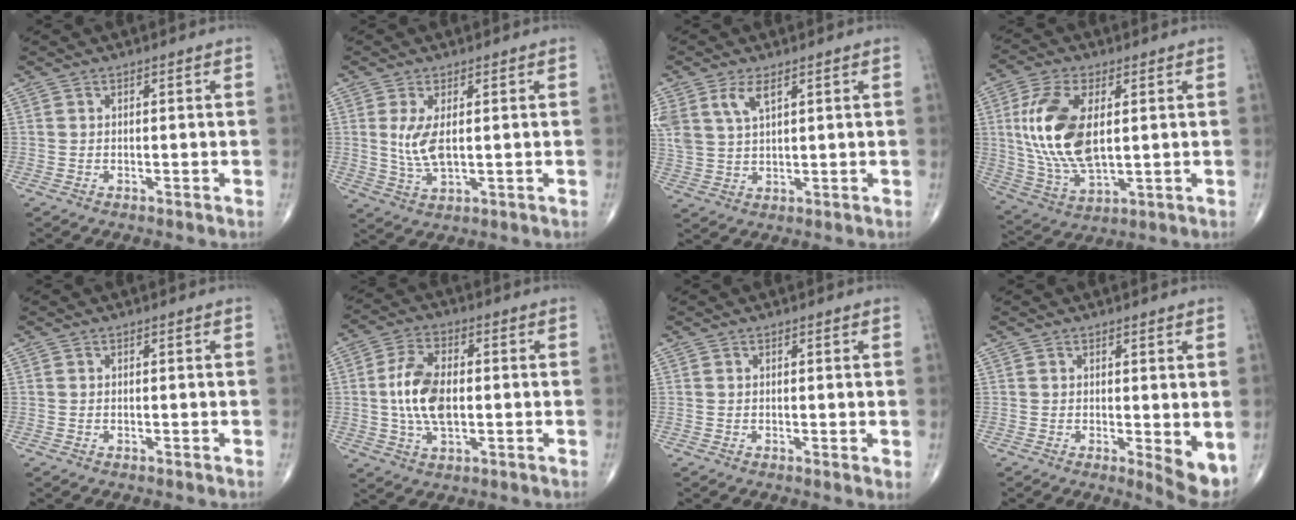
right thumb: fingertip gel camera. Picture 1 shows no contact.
{"total": 5.8, "force": [0.9, 2.4, 5.3], "torque": [-0.111, -0.012, 0.025]}
{"total": 7.8, "force": [3.9, 3.9, 5.5], "torque": [-0.124, -0.006, 0.086]}
{"total": 15.6, "force": [2.4, 7.6, 13.4], "torque": [-0.277, -0.011, 0.054]}
{"total": 0.0}
{"total": 10.3, "force": [-0.2, 5.5, 8.7], "torque": [-0.168, 0.005, -0.004]}
{"total": 1.2, "force": [0.3, 0.3, 1.1], "torque": [-0.020, -0.005, 0.004]}
{"total": 5.3, "force": [-0.1, 1.6, 5.0], "torque": [-0.064, -0.014, 0.001]}